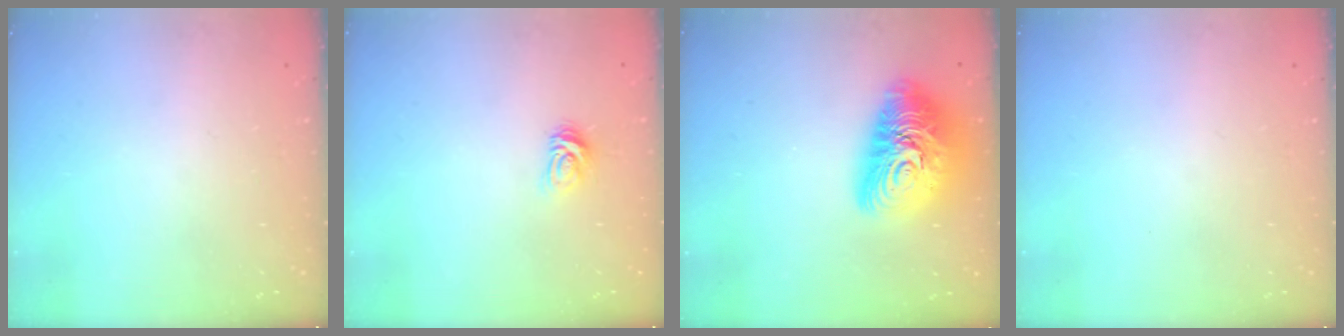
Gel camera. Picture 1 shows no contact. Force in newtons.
{"total": 4.4, "press": 4.4, "slide": 0.5}
{"total": 17.8, "press": 17.7, "slide": 1.4}
{"total": 0.0}